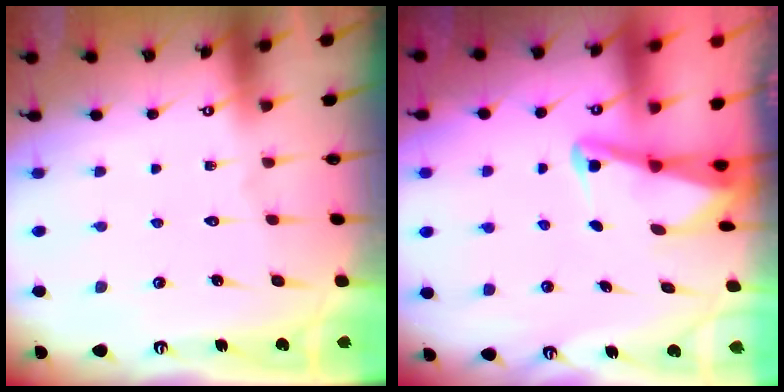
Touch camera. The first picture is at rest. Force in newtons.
{"total": 2.3, "press": 2.2, "slide": 0.2}